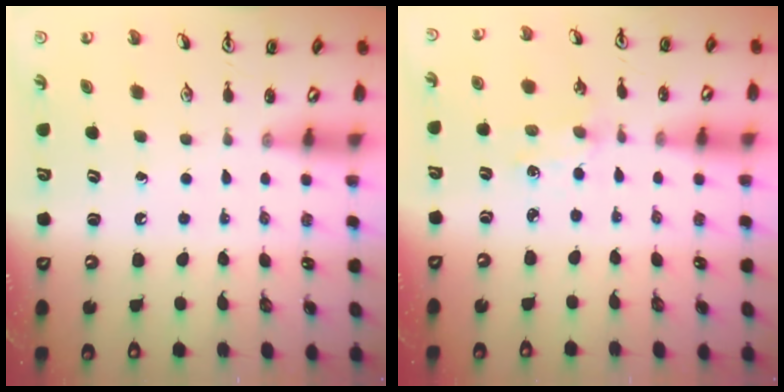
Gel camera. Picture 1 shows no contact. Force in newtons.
{"total": 1.0, "press": 0.9, "slide": 0.2}